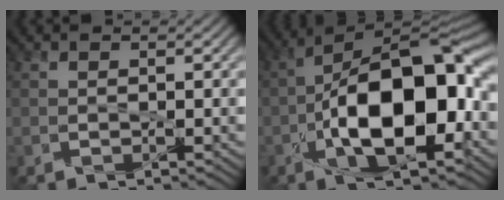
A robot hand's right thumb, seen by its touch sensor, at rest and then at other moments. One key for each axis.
{"total": 15.4, "fx": -3.9, "fy": 6.6, "fz": 13.3, "tx": -0.208, "ty": 0.006, "tz": -0.077}